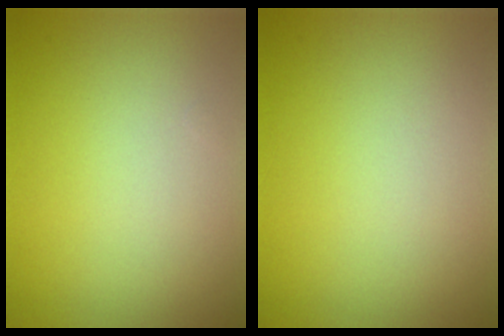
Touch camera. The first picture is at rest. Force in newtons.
{"total": 0.0}